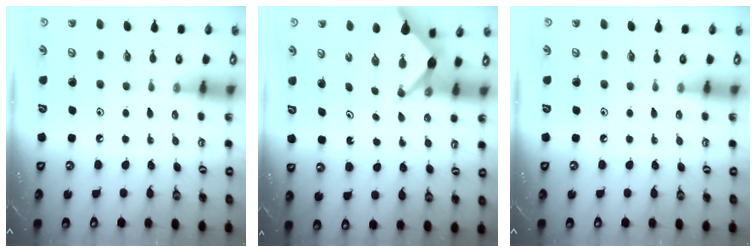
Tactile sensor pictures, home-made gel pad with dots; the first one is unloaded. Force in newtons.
{"total": 6.0, "press": 6.0, "slide": 0.4}
{"total": 0.0}